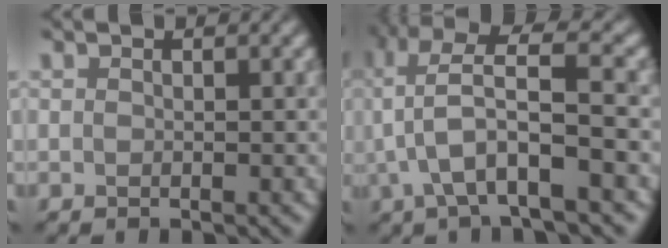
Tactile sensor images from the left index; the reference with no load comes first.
{"total": 7.6, "force": [-1.0, 2.3, 7.2], "torque": [-0.136, 0.022, -0.020]}